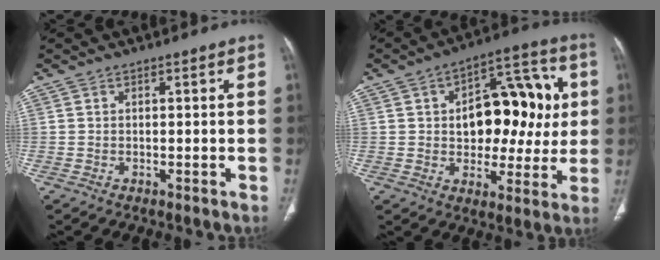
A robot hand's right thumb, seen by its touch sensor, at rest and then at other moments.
{"total": 19.0, "force": [2.3, 11.3, 15.1], "torque": [-0.151, 0.025, 0.036]}